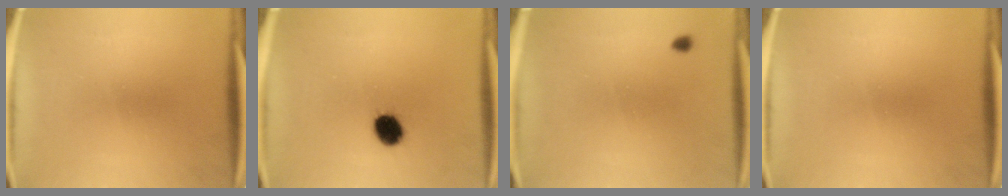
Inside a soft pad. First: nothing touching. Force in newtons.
{"total": 7.1}
{"total": 0.9}
{"total": 0.0}